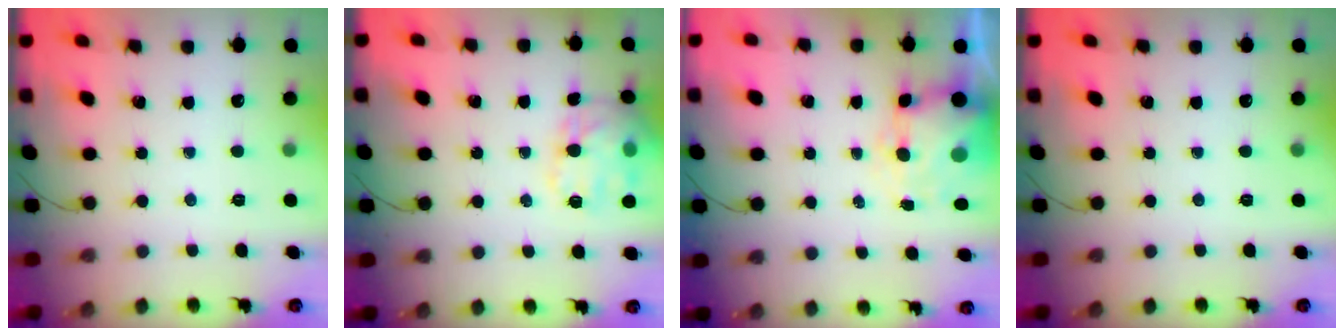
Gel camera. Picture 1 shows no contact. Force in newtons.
{"total": 16.2, "press": 16.2, "slide": 1.4}
{"total": 8.0, "press": 7.9, "slide": 1.5}
{"total": 0.0}